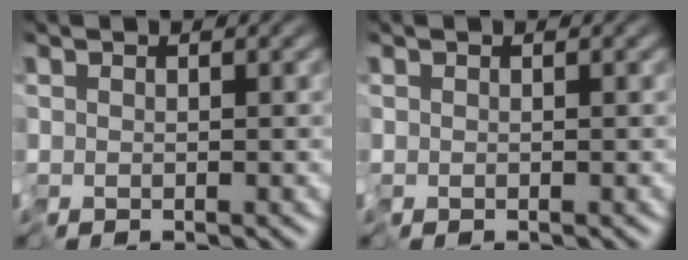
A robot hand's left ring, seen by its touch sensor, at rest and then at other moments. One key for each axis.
{"total": 0.0}